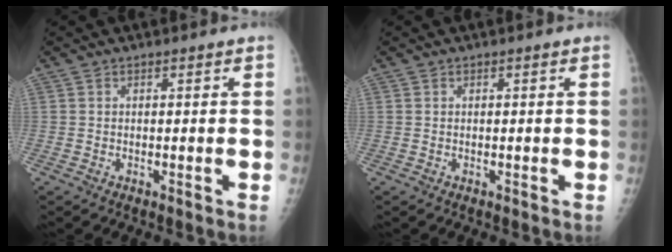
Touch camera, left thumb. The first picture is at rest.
{"total": 0.0}